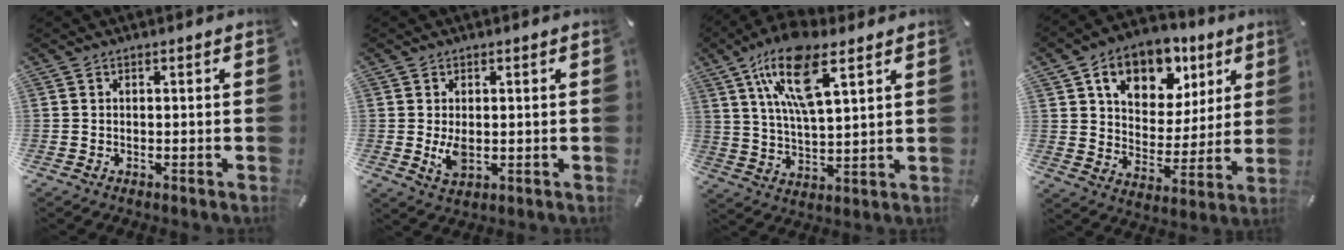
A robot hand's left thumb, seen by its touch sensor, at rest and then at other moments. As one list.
[{"total": 4.1, "force": [0.0, 2.5, 3.3], "torque": [-0.074, -0.006, -0.004]}, {"total": 15.6, "force": [9.2, 5.3, 11.4], "torque": [-0.241, -0.020, 0.159]}, {"total": 14.4, "force": [8.5, 9.6, 6.6], "torque": [-0.110, -0.039, 0.152]}]